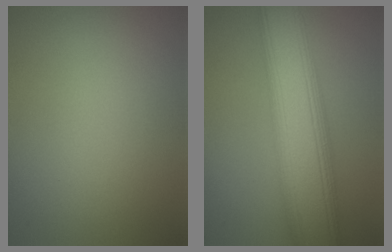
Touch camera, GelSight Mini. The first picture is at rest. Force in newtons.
{"total": 10.3, "press": 10.3, "slide": 0.6}